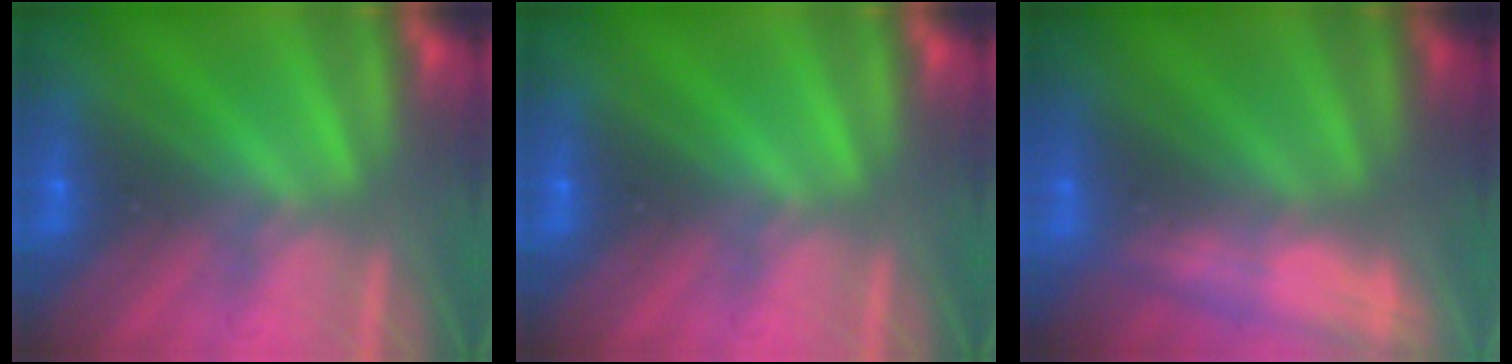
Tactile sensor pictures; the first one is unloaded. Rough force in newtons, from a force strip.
{"total": 0.0}
{"total": 2.6}